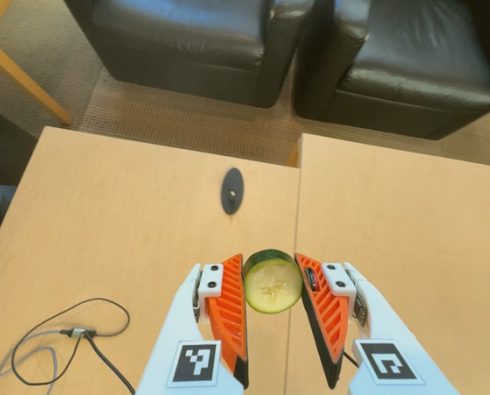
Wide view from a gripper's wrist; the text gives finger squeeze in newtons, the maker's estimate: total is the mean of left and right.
{"total": 10.0, "left": 9.8, "right": 10.2}